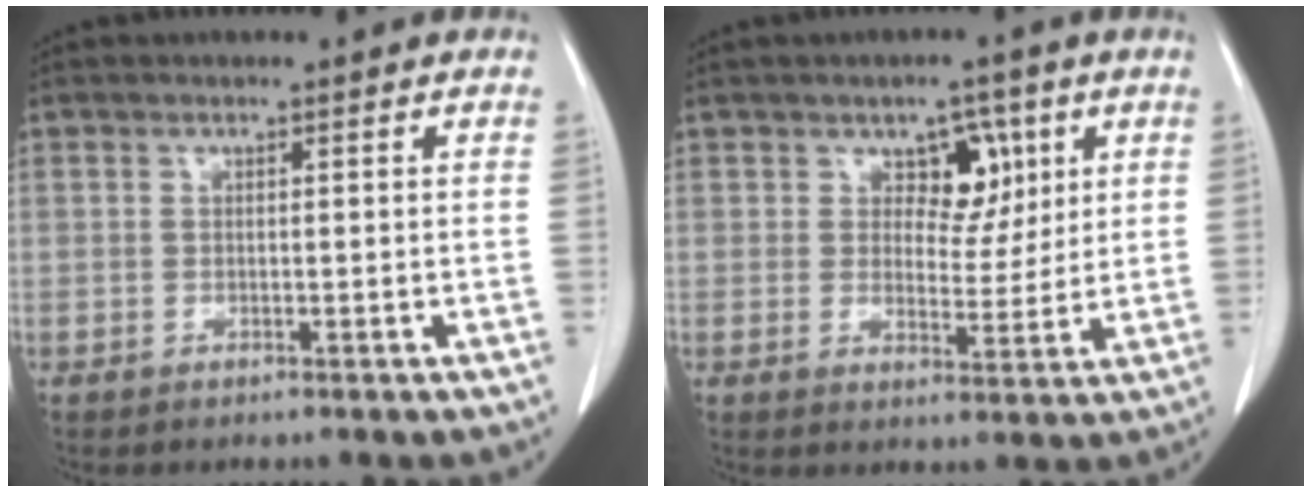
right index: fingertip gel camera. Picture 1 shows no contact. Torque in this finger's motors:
{"motor_torque": [0.14, 0.07, 0.13, 0.01]}